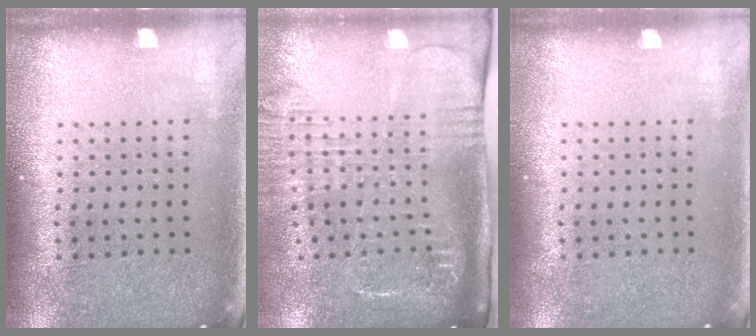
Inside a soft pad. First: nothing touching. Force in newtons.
{"total": 2.6, "press": 2.0, "slide": 1.7}
{"total": 0.0}